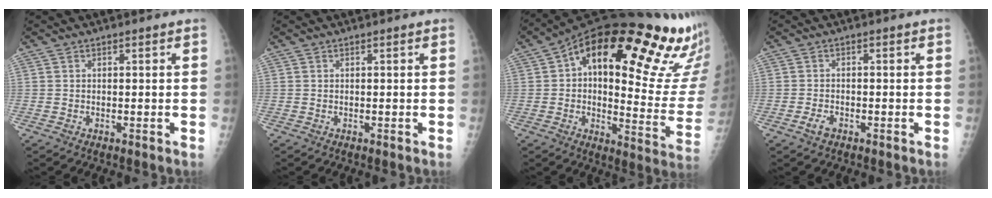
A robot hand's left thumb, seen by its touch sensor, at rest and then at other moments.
{"total": 0.0}
{"total": 30.0, "force": [16.4, 9.7, 23.2], "torque": [-0.256, -0.030, 0.220]}
{"total": 2.2, "force": [-1.3, 1.3, 1.2], "torque": [-0.026, 0.006, -0.024]}